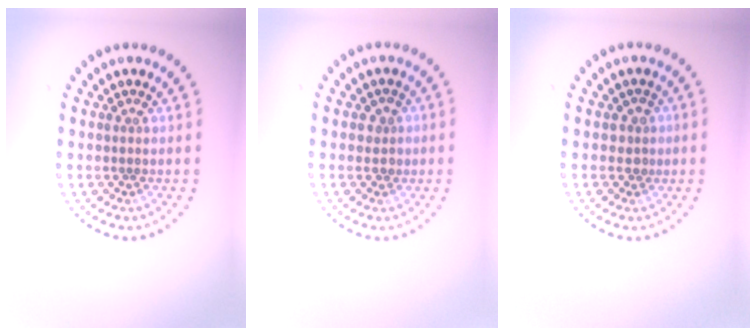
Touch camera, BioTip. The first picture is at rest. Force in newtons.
{"total": 1.4, "press": 1.2, "slide": 0.6}
{"total": 1.3, "press": 1.1, "slide": 0.7}